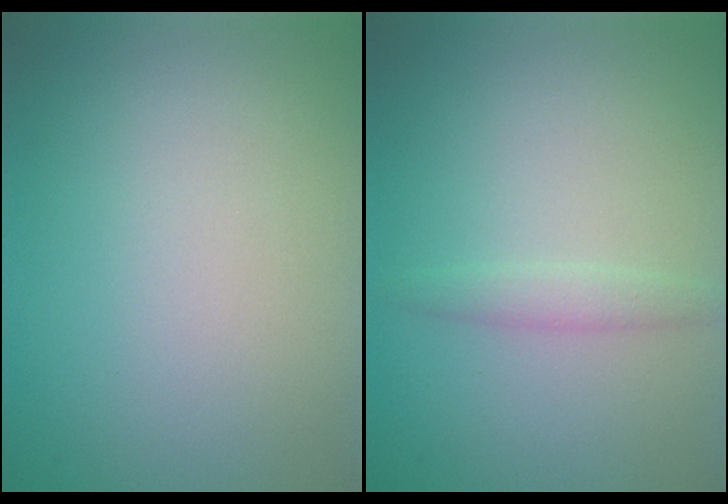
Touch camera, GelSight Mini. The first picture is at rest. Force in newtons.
{"total": 1.4, "press": 1.4, "slide": 0.0}